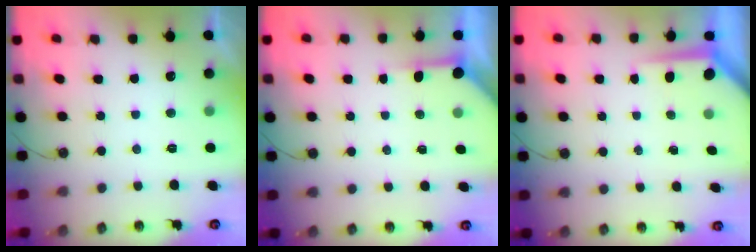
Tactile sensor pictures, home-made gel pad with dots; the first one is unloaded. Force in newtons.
{"total": 3.7, "press": 3.6, "slide": 0.5}
{"total": 4.0, "press": 4.0, "slide": 0.3}